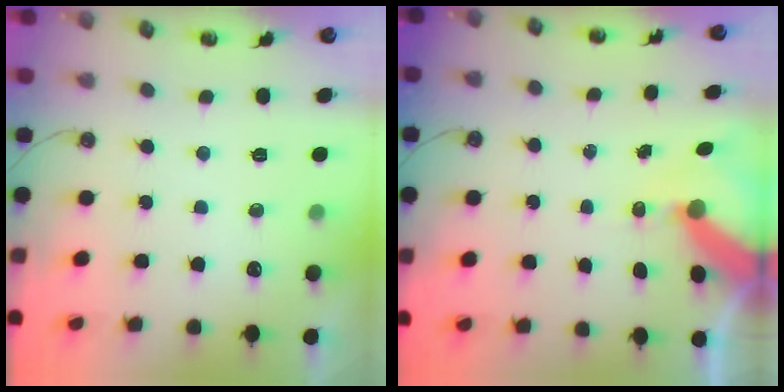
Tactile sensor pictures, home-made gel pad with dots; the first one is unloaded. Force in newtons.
{"total": 8.2, "press": 8.1, "slide": 0.9}